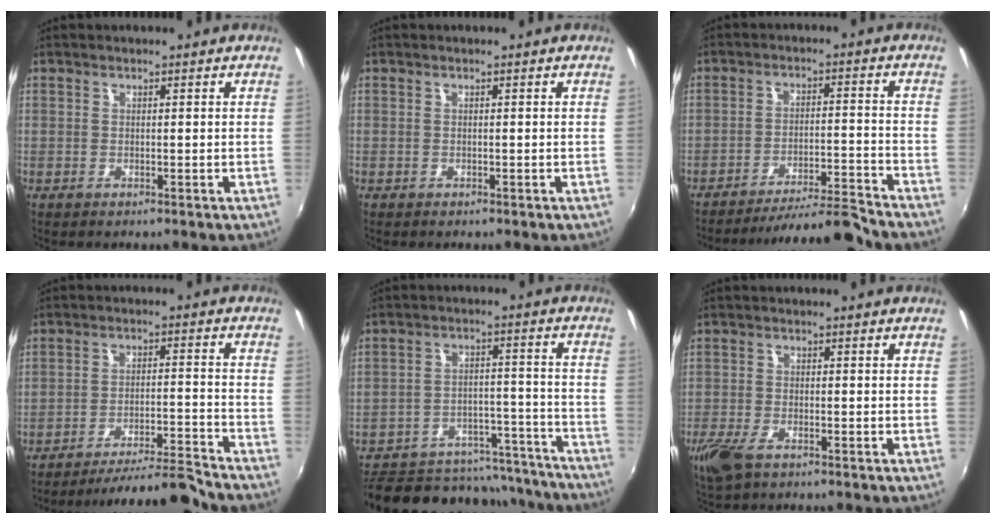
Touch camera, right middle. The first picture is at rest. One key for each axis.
{"total": 0.6, "fx": -0.4, "fy": 0.4, "fz": 0.0, "tx": -0.001, "ty": 0.000, "tz": -0.005}
{"total": 11.9, "fx": -11.5, "fy": -0.9, "fz": 2.9, "tx": -0.060, "ty": 0.012, "tz": -0.176}
{"total": 12.3, "fx": -11.9, "fy": -0.9, "fz": 3.2, "tx": -0.065, "ty": 0.011, "tz": -0.182}
{"total": 19.8, "fx": -16.5, "fy": 9.3, "fz": 5.6, "tx": -0.117, "ty": 0.051, "tz": -0.199}
{"total": 5.8, "fx": -3.7, "fy": 2.4, "fz": 3.7, "tx": -0.097, "ty": -0.017, "tz": -0.070}